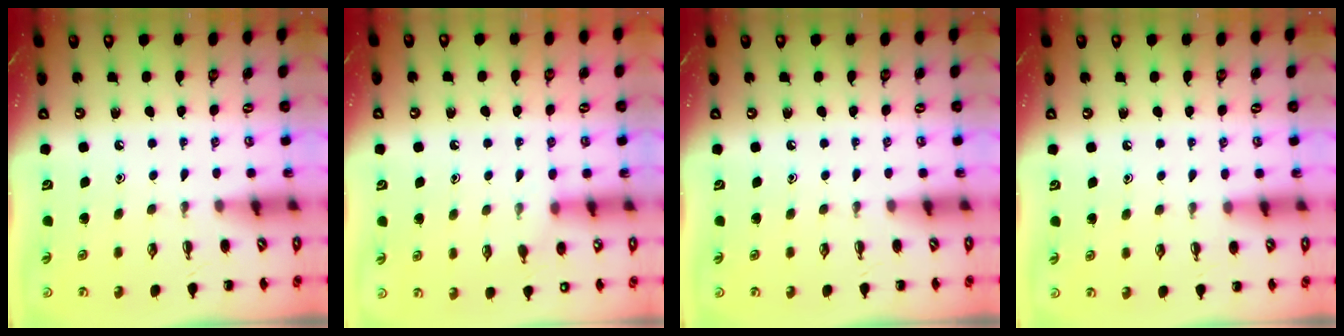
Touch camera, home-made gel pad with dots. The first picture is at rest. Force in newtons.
{"total": 8.8, "press": 8.7, "slide": 1.5}
{"total": 0.0}
{"total": 6.4, "press": 6.0, "slide": 2.2}